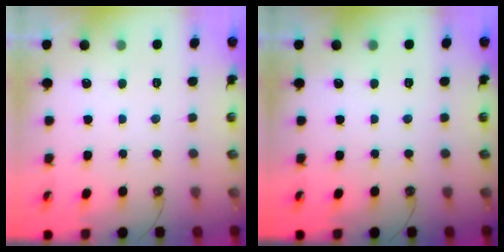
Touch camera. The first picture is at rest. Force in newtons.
{"total": 0.0}